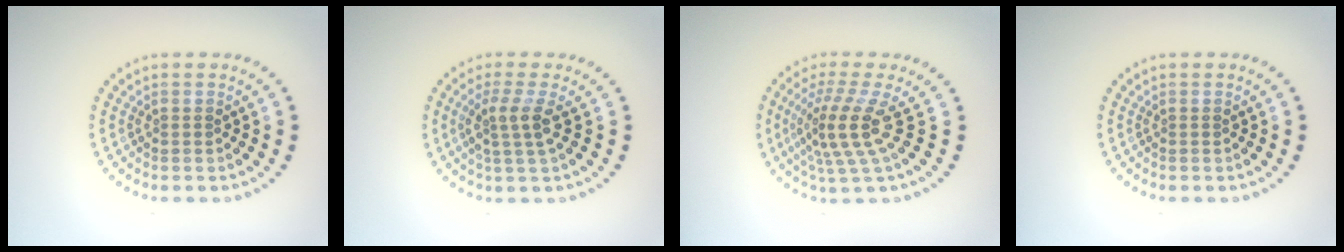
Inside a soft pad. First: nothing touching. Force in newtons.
{"total": 2.6, "press": 2.0, "slide": 1.7}
{"total": 4.3, "press": 3.0, "slide": 3.1}
{"total": 0.0}